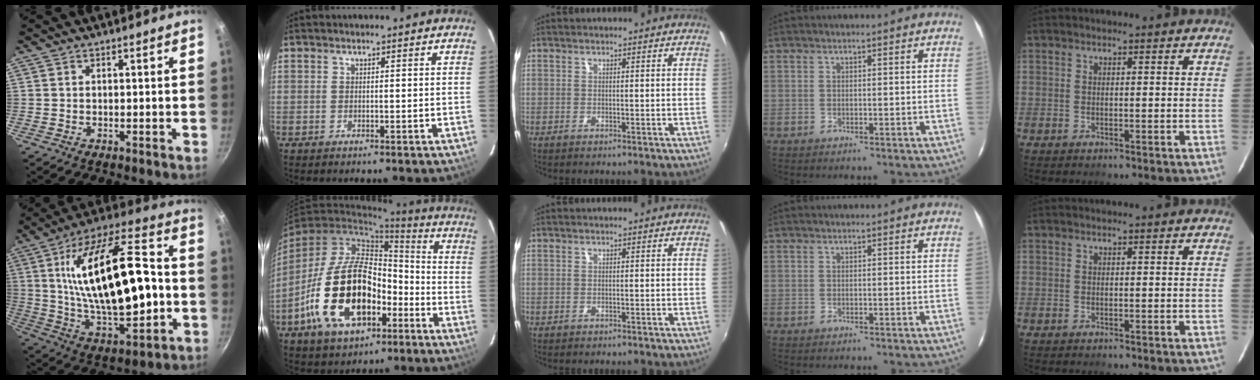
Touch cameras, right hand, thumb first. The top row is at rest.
{"thumb": {"total": 28.4, "force": [1.3, 12.8, 25.3], "torque": [-0.417, 0.018, 0.038]}, "index": {"total": 19.8, "force": [-8.4, 11.1, 14.1], "torque": [-0.274, 0.015, -0.128]}, "middle": {"total": 0.9, "force": [0.7, -0.4, -0.4], "torque": [0.010, -0.001, 0.011]}}